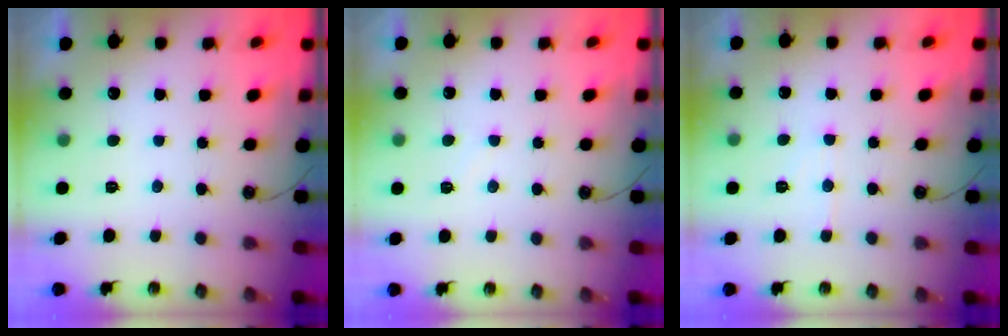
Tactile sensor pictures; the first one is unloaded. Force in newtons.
{"total": 3.9, "press": 3.8, "slide": 0.5}
{"total": 6.2, "press": 6.1, "slide": 0.7}